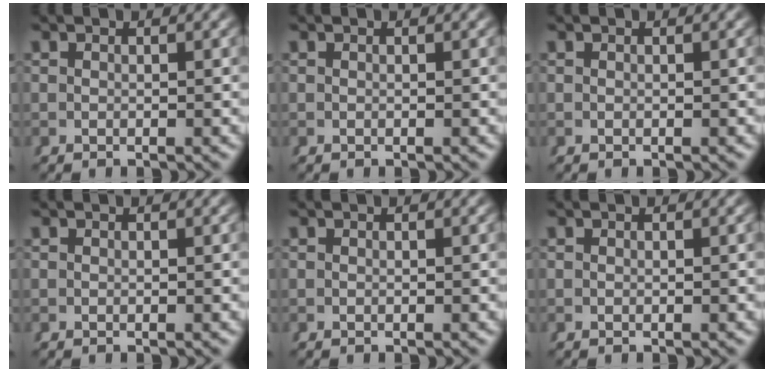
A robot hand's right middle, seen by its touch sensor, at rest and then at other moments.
{"total": 0.0}
{"total": 0.0}
{"total": 0.0}
{"total": 0.0}
{"total": 0.0}